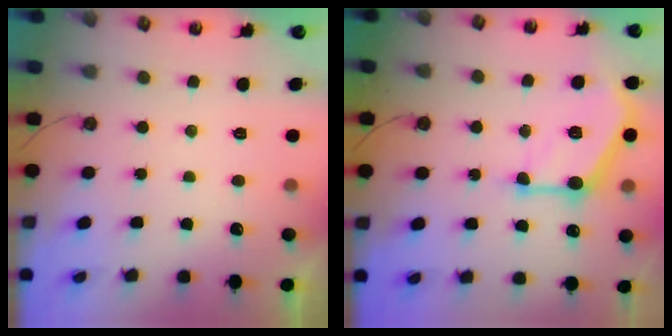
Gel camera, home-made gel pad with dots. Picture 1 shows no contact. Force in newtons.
{"total": 14.6, "press": 14.5, "slide": 1.6}